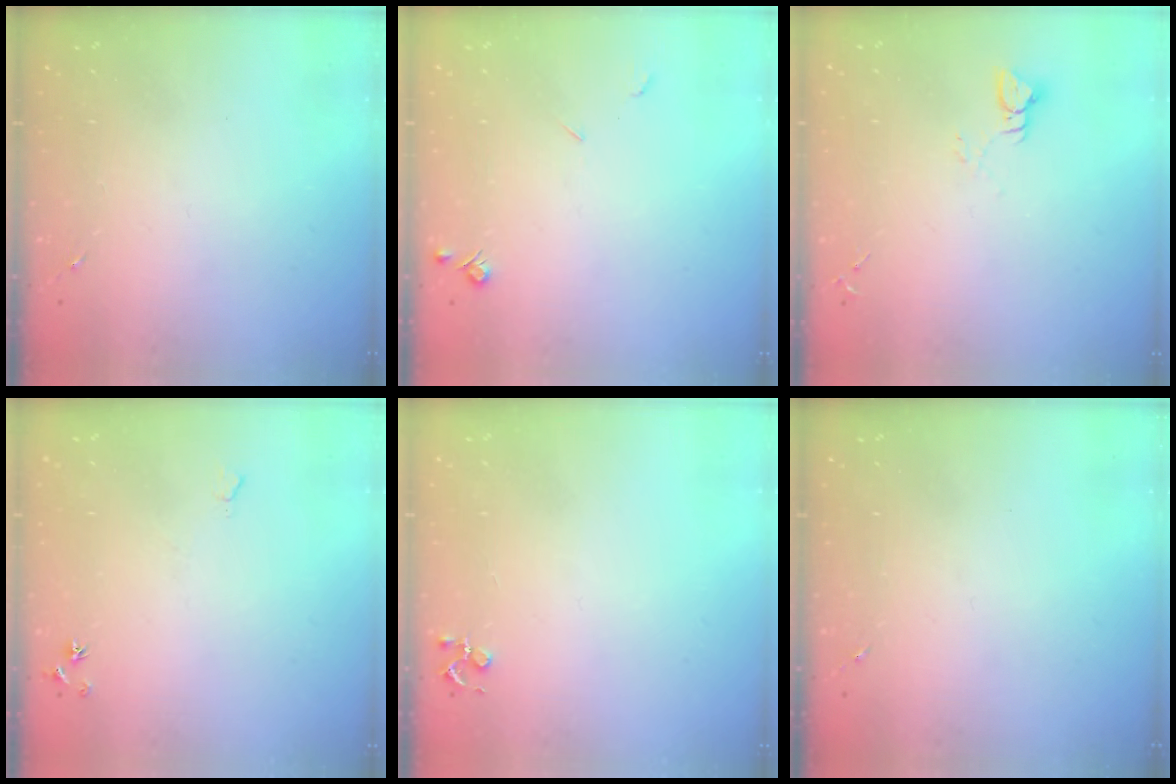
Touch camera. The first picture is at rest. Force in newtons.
{"total": 4.2, "press": 4.2, "slide": 0.7}
{"total": 3.8, "press": 3.8, "slide": 0.5}
{"total": 4.7, "press": 4.7, "slide": 0.7}
{"total": 3.9, "press": 3.9, "slide": 0.5}
{"total": 0.0}